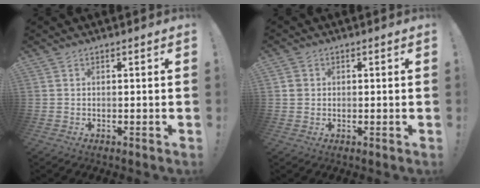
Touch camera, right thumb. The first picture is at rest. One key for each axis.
{"total": 2.0, "fx": 0.7, "fy": 1.9, "fz": 0.3, "tx": 0.000, "ty": 0.003, "tz": 0.011}